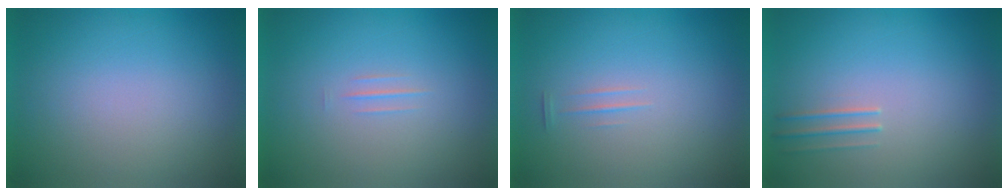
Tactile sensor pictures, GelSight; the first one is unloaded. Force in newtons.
{"total": 1.2}
{"total": 1.3}
{"total": 1.1}